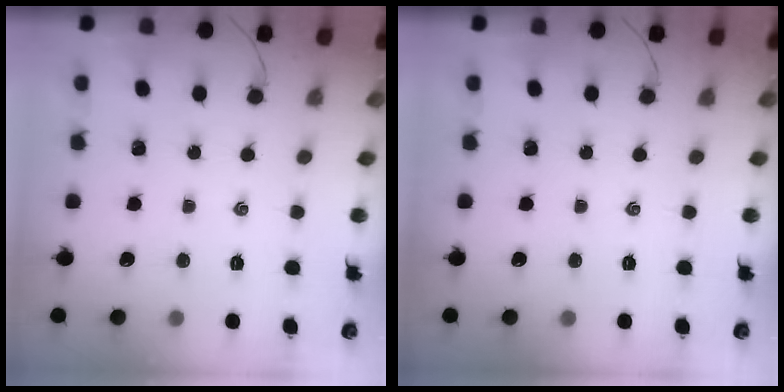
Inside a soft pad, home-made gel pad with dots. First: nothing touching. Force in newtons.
{"total": 0.0}